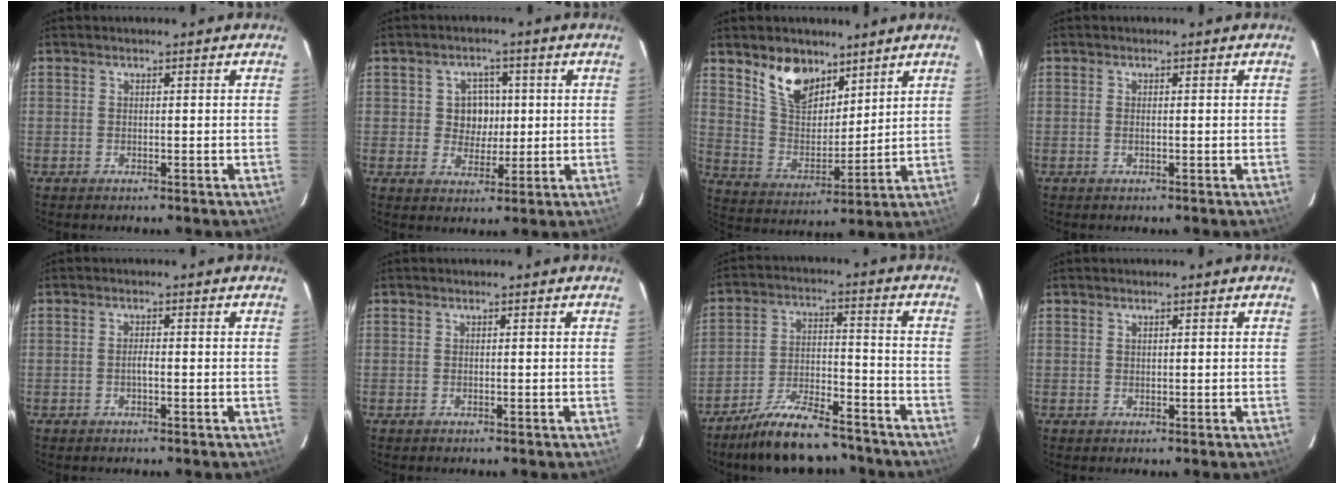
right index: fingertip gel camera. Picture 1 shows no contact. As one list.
[{"total": 5.5, "force": [0.5, 5.1, 2.1], "torque": [-0.035, 0.013, 0.014]}, {"total": 11.6, "force": [7.9, 6.2, 5.8], "torque": [-0.112, 0.008, 0.155]}, {"total": 0.7, "force": [-0.2, 0.1, 0.7], "torque": [-0.015, 0.001, -0.004]}, {"total": 1.1, "force": [-0.4, 0.2, 0.9], "torque": [-0.018, 0.001, -0.008]}, {"total": 0.0}, {"total": 15.3, "force": [-13.0, 4.2, 6.8], "torque": [-0.136, 0.001, -0.207]}, {"total": 0.6, "force": [0.4, 0.4, 0.3], "torque": [-0.004, 0.003, 0.008]}]